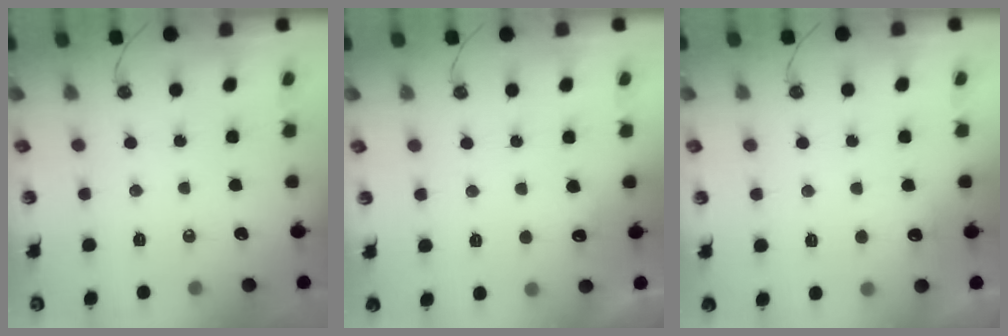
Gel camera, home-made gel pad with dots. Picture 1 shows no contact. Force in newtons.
{"total": 6.3, "press": 6.2, "slide": 1.1}
{"total": 5.8, "press": 5.7, "slide": 1.2}